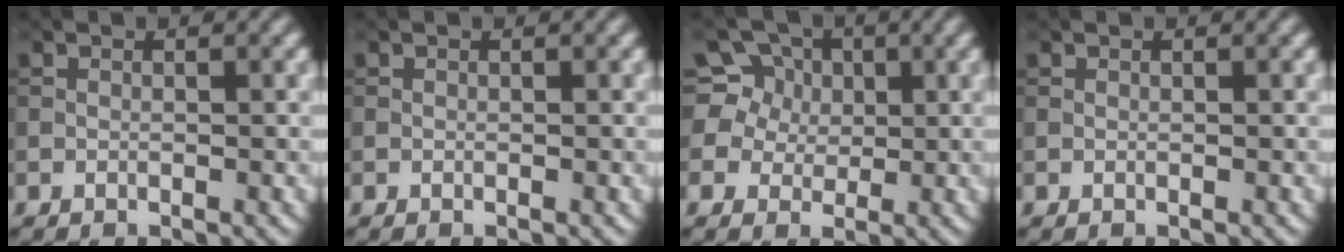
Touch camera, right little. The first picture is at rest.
{"total": 0.0}
{"total": 7.3, "force": [2.6, 6.6, 1.7], "torque": [-0.052, 0.041, 0.020]}
{"total": 0.0}